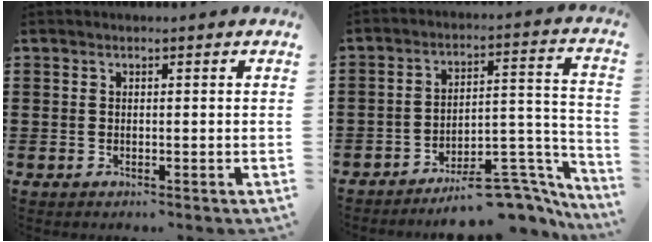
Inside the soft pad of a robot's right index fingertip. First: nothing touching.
{"total": 9.0, "force": [-7.6, 2.5, 4.3], "torque": [-0.039, 0.022, -0.142]}